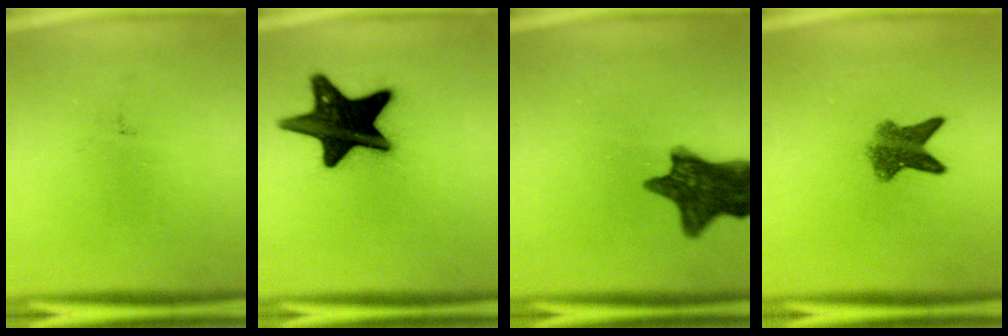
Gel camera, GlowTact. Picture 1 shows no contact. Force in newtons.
{"total": 19.1}
{"total": 12.3}
{"total": 5.5}